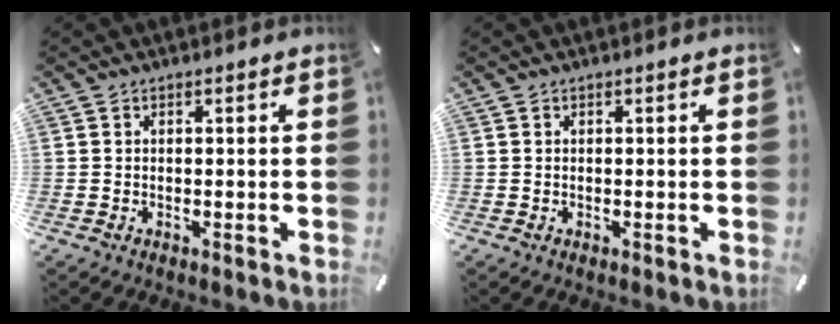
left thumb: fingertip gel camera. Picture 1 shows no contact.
{"total": 0.0}